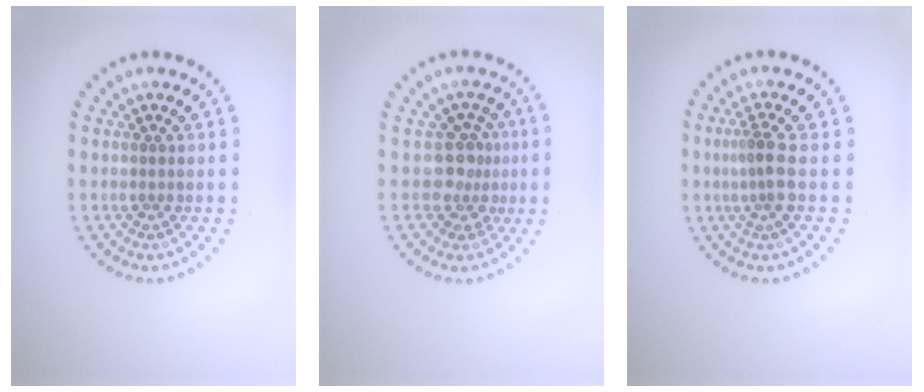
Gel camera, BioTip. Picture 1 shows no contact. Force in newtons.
{"total": 2.6, "press": 2.0, "slide": 1.7}
{"total": 2.4, "press": 1.8, "slide": 1.6}